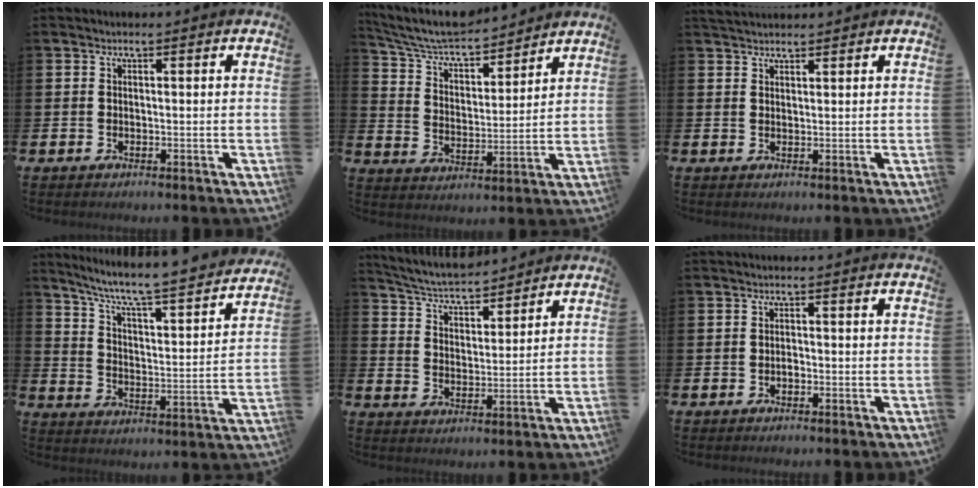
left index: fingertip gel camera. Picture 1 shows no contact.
{"total": 7.2, "force": [6.8, 1.4, 2.0], "torque": [-0.076, -0.048, 0.117]}
{"total": 2.1, "force": [2.0, 0.6, 0.2], "torque": [0.000, -0.005, 0.036]}
{"total": 7.3, "force": [6.6, 0.6, 3.1], "torque": [-0.089, -0.054, 0.106]}
{"total": 5.0, "force": [4.9, 0.7, 0.7], "torque": [-0.040, -0.032, 0.085]}
{"total": 0.8, "force": [-0.4, 0.5, 0.6], "torque": [-0.009, -0.002, -0.008]}